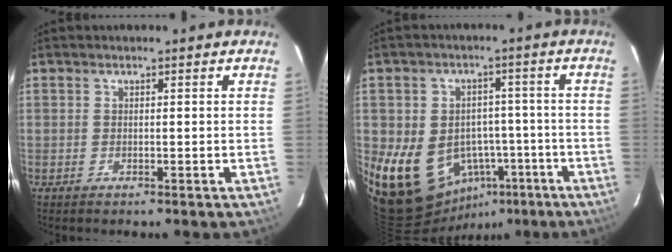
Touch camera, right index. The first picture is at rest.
{"total": 17.0, "force": [-5.6, 14.3, 7.3], "torque": [-0.182, 0.024, -0.042]}